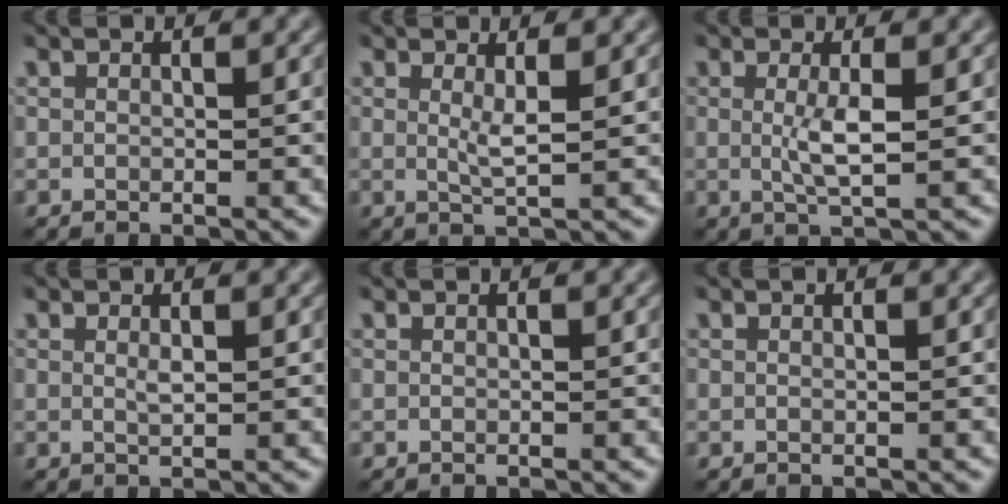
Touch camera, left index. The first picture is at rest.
{"total": 1.5, "force": [0.0, 0.1, 1.5], "torque": [-0.026, -0.004, 0.005]}
{"total": 2.4, "force": [-0.5, 0.2, 2.3], "torque": [-0.046, -0.002, -0.002]}
{"total": 0.5, "force": [-0.3, -0.1, 0.4], "torque": [-0.007, 0.002, 0.002]}
{"total": 0.0}
{"total": 0.0}